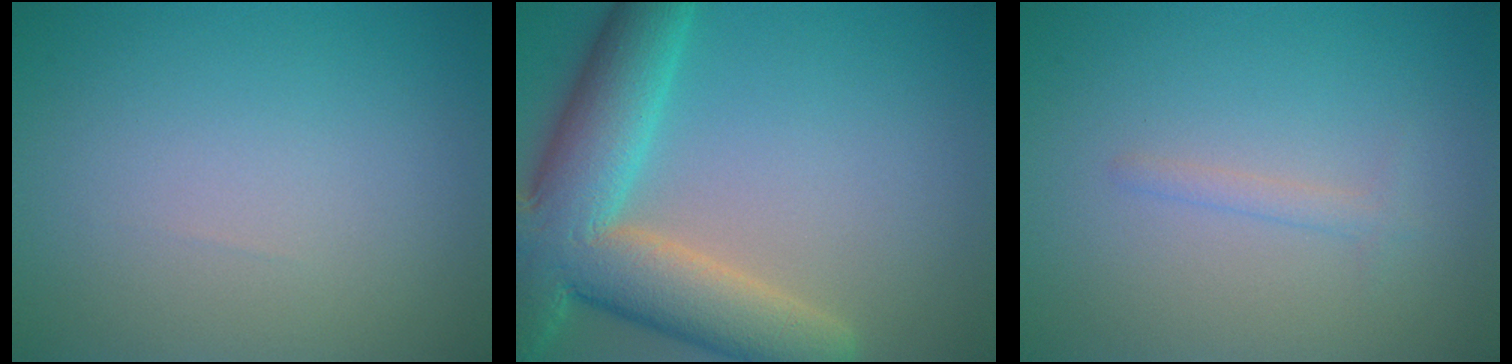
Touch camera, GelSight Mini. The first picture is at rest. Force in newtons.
{"total": 10.6, "press": 10.6, "slide": 0.9}
{"total": 1.0, "press": 1.0, "slide": 0.0}